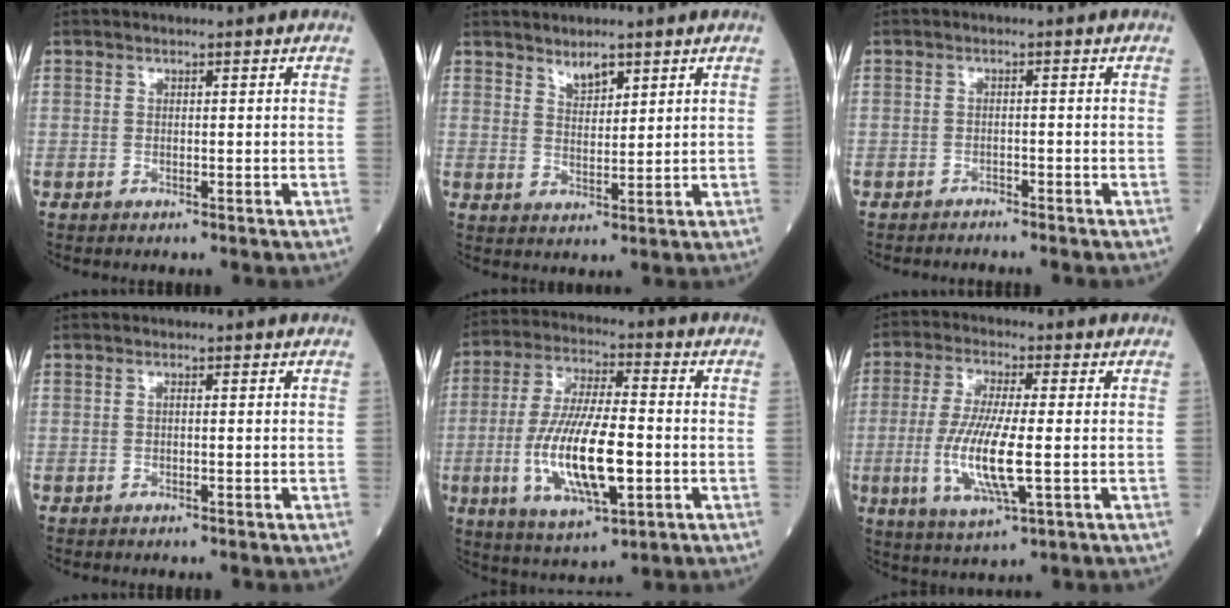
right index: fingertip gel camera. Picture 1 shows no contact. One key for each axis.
{"total": 3.0, "fx": 2.4, "fy": 0.9, "fz": 1.5, "tx": -0.031, "ty": -0.004, "tz": 0.048}
{"total": 1.8, "fx": -1.8, "fy": -0.2, "fz": 0.2, "tx": 0.001, "ty": -0.002, "tz": -0.023}
{"total": 0.0}
{"total": 14.9, "fx": -3.0, "fy": 3.8, "fz": 14.1, "tx": -0.281, "ty": -0.011, "tz": -0.050}
{"total": 10.7, "fx": -1.7, "fy": 1.5, "fz": 10.4, "tx": -0.217, "ty": -0.017, "tz": -0.033}